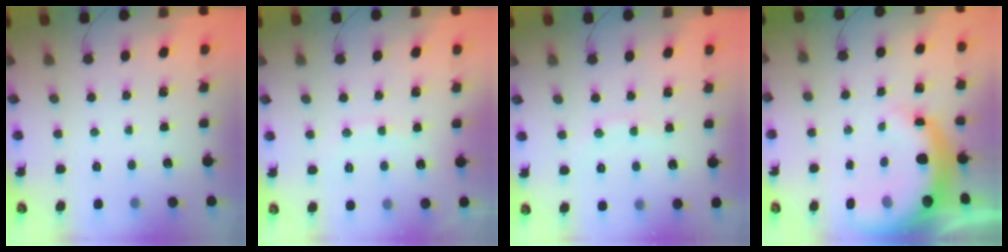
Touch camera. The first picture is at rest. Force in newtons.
{"total": 7.1, "press": 7.0, "slide": 1.3}
{"total": 4.9, "press": 4.8, "slide": 1.1}
{"total": 11.5, "press": 11.2, "slide": 2.6}